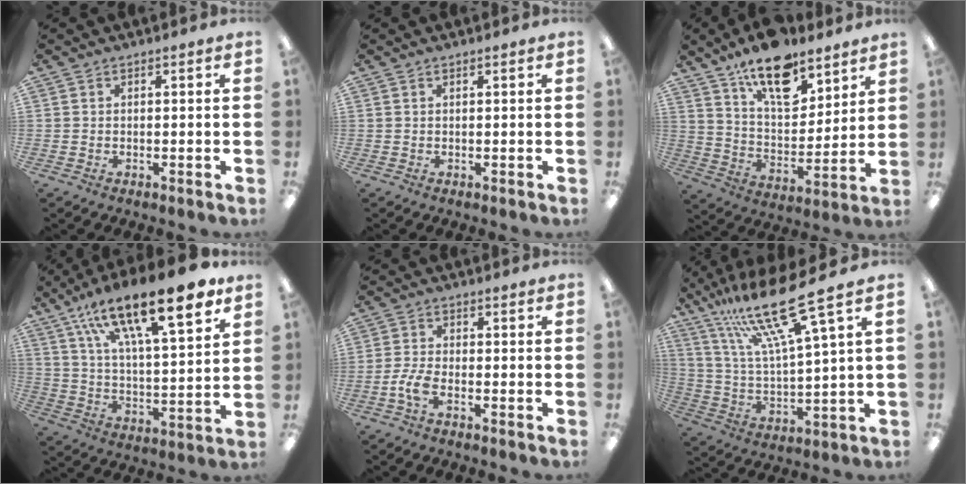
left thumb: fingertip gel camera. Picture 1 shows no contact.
{"total": 0.0}
{"total": 16.1, "force": [11.6, 7.6, 8.3], "torque": [-0.132, -0.068, 0.203]}
{"total": 22.0, "force": [15.0, 6.7, 14.5], "torque": [-0.233, -0.087, 0.248]}
{"total": 4.4, "force": [-2.1, 2.1, 3.3], "torque": [-0.073, 0.002, -0.038]}
{"total": 20.7, "force": [14.4, 3.0, 14.6], "torque": [-0.290, -0.081, 0.232]}